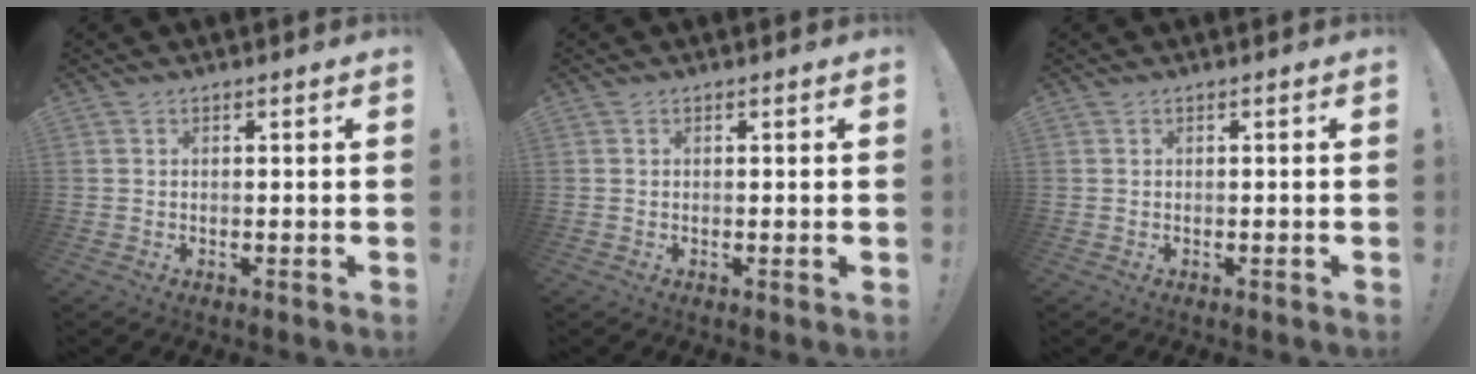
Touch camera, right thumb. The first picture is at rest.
{"total": 0.7, "force": [0.4, 0.1, 0.5], "torque": [0.005, -0.006, 0.004]}
{"total": 0.0}